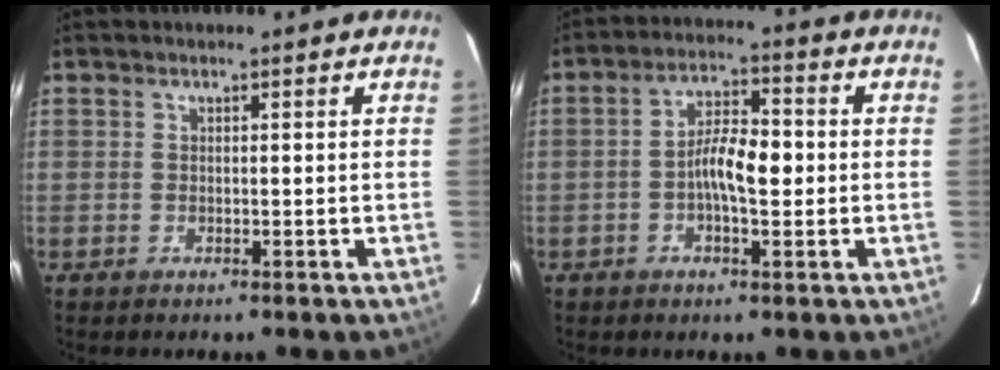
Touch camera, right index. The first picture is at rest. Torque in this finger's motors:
{"motor_torque": [0.26, -0.04, 0.41, 0.08]}